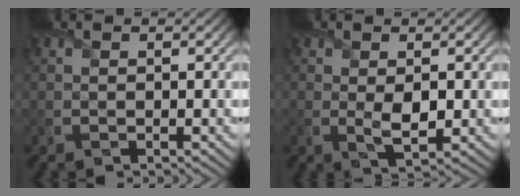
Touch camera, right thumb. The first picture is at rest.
{"total": 3.1, "force": [0.1, 1.5, 2.7], "torque": [-0.055, -0.008, 0.007]}